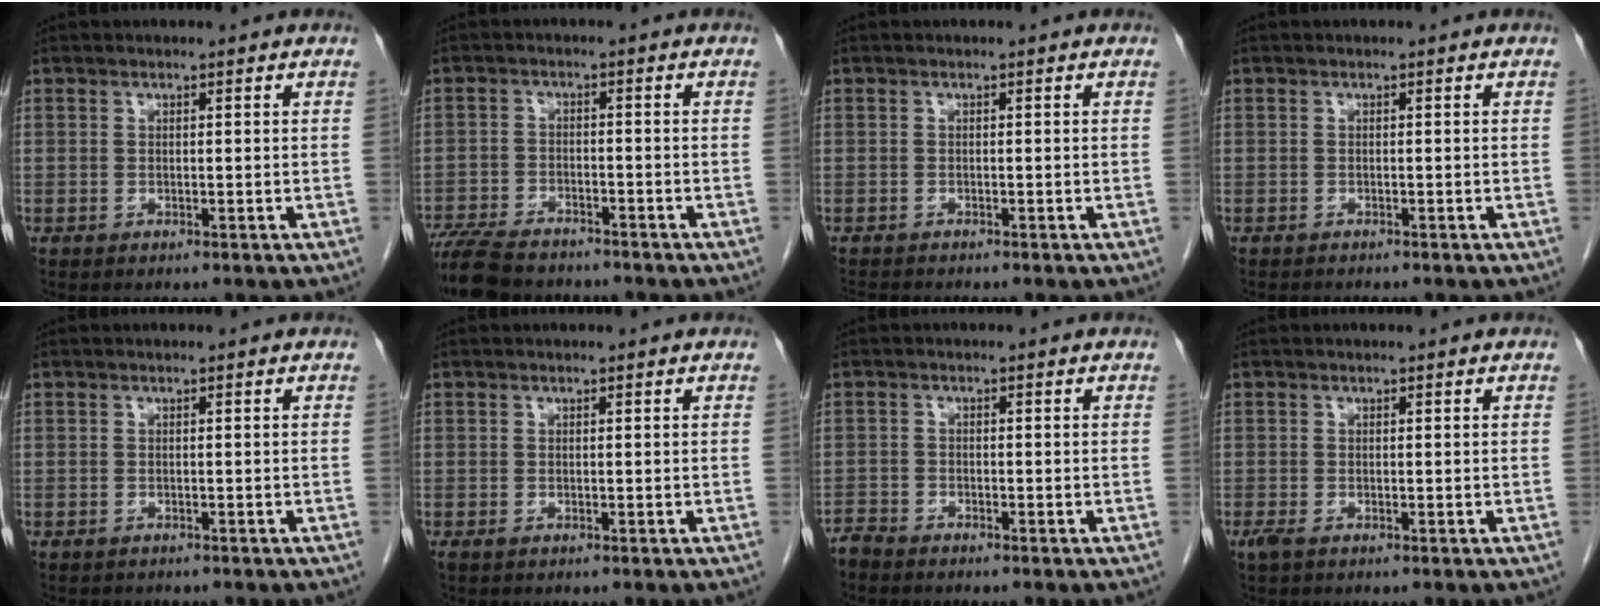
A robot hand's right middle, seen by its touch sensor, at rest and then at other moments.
{"total": 10.4, "force": [-9.0, 3.0, 4.2], "torque": [-0.077, -0.014, -0.145]}
{"total": 2.0, "force": [-1.9, 0.0, 0.4], "torque": [-0.007, -0.008, -0.033]}
{"total": 1.2, "force": [-1.2, 0.1, 0.3], "torque": [-0.007, -0.003, -0.016]}
{"total": 1.8, "force": [-1.6, 0.7, 0.3], "torque": [-0.011, -0.002, -0.021]}
{"total": 0.0}
{"total": 2.0, "force": [-2.0, 0.2, 0.0], "torque": [-0.002, -0.005, -0.039]}
{"total": 1.4, "force": [-0.8, 0.6, 1.0], "torque": [-0.025, -0.004, -0.013]}